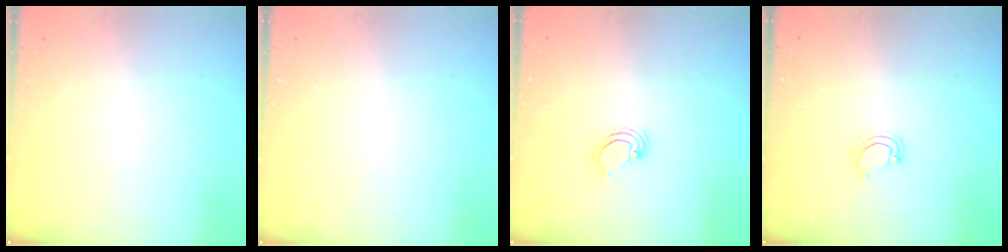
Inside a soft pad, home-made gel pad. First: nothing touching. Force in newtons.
{"total": 0.0}
{"total": 3.0, "press": 3.0, "slide": 0.3}
{"total": 3.5, "press": 3.4, "slide": 0.3}